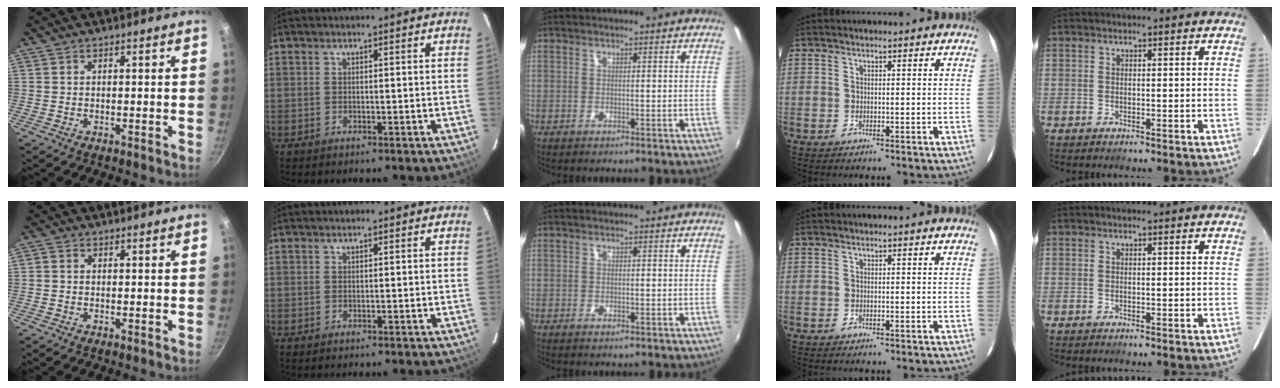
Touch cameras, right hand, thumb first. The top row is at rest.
{"thumb": {"total": 0.8, "force": [-0.1, 0.8, 0.4], "torque": [-0.007, 0.004, -0.003]}, "middle": {"total": 0.7, "force": [-0.4, 0.4, 0.5], "torque": [-0.007, -0.004, -0.007]}}